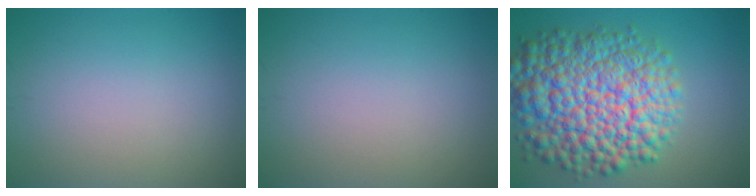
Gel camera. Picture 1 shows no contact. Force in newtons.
{"total": 0.0}
{"total": 13.4, "press": 13.4, "slide": 0.4}